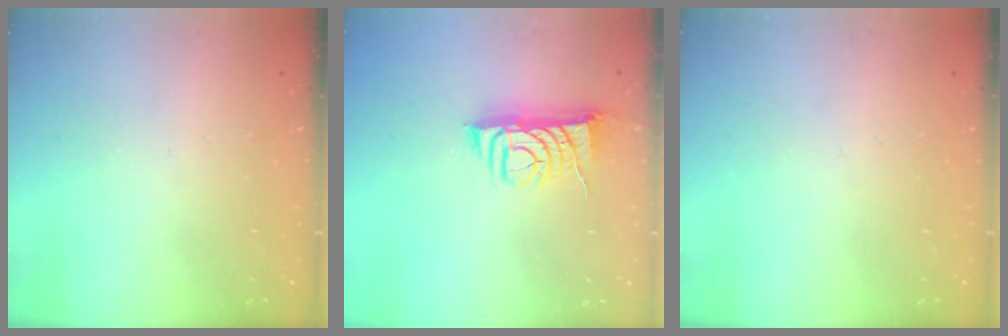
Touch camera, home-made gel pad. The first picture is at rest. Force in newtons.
{"total": 8.3, "press": 8.2, "slide": 1.0}
{"total": 0.0}